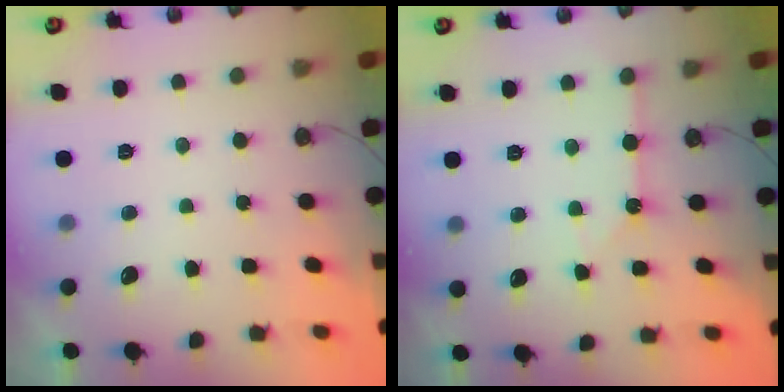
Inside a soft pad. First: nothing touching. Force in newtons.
{"total": 2.4, "press": 2.4, "slide": 0.4}